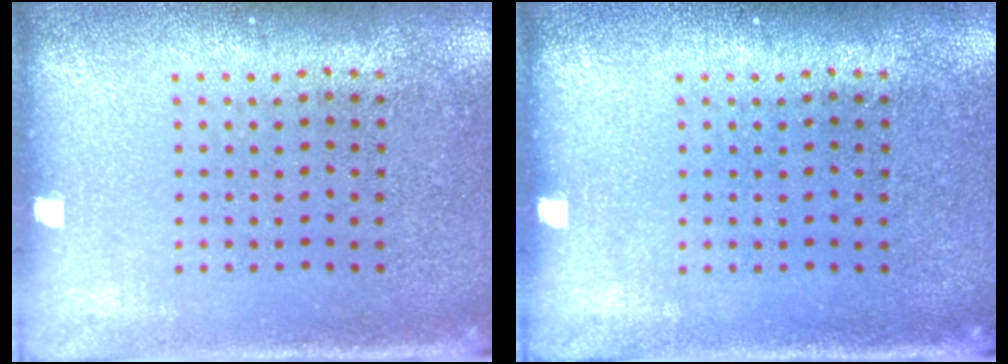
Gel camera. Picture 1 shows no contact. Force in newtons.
{"total": 0.0}